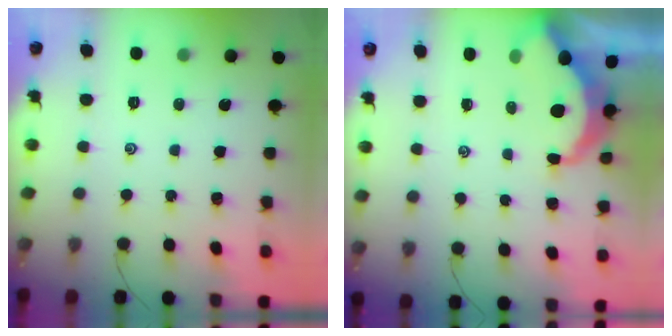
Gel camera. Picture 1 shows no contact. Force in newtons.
{"total": 5.6, "press": 5.5, "slide": 0.8}